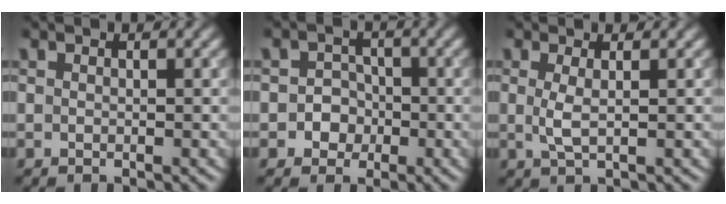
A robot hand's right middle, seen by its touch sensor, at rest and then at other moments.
{"total": 2.5, "force": [-0.7, 2.3, 0.6], "torque": [0.018, 0.003, -0.026]}
{"total": 1.7, "force": [0.2, 0.3, 1.6], "torque": [-0.036, 0.000, 0.003]}